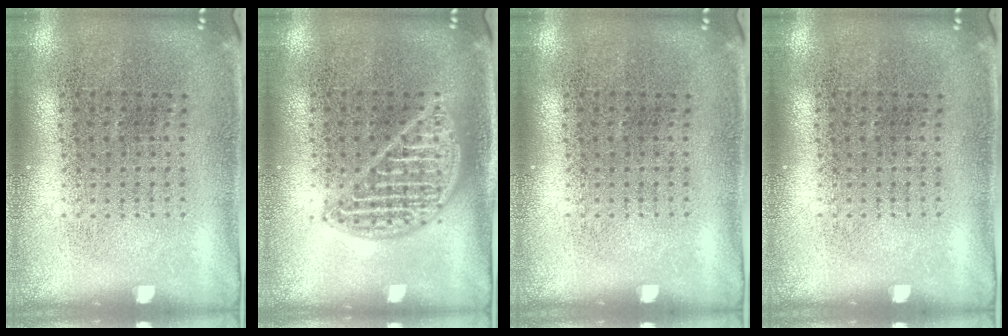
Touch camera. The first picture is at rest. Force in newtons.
{"total": 1.9, "press": 1.9, "slide": 0.3}
{"total": 0.0}
{"total": 0.0}